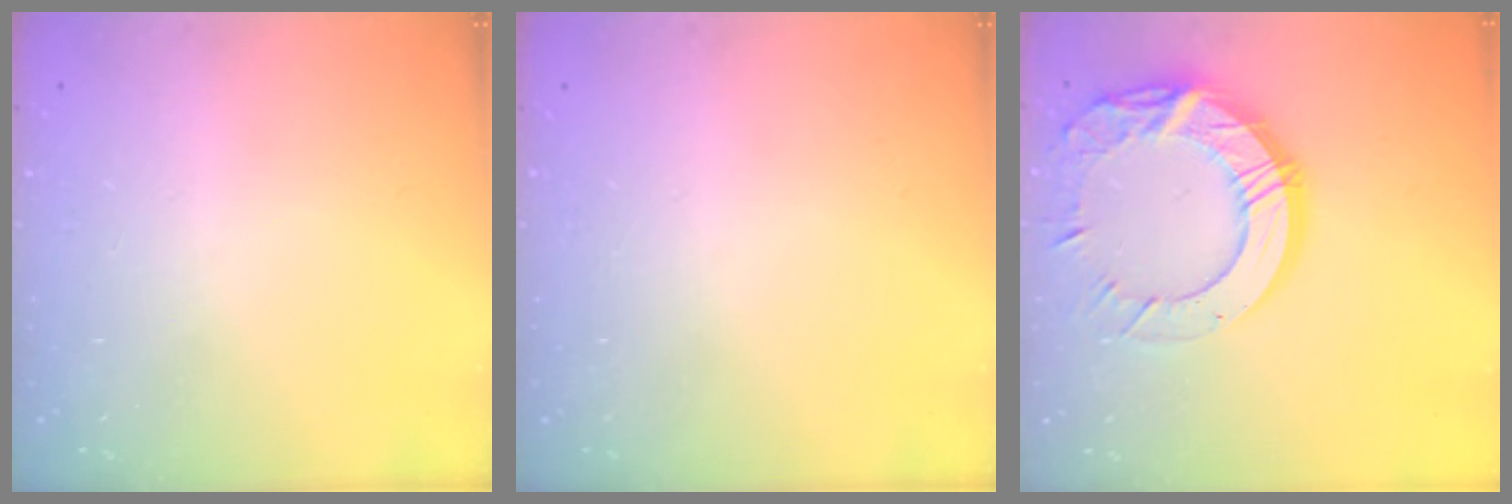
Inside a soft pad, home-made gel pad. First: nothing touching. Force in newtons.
{"total": 0.0}
{"total": 18.4, "press": 18.3, "slide": 1.1}